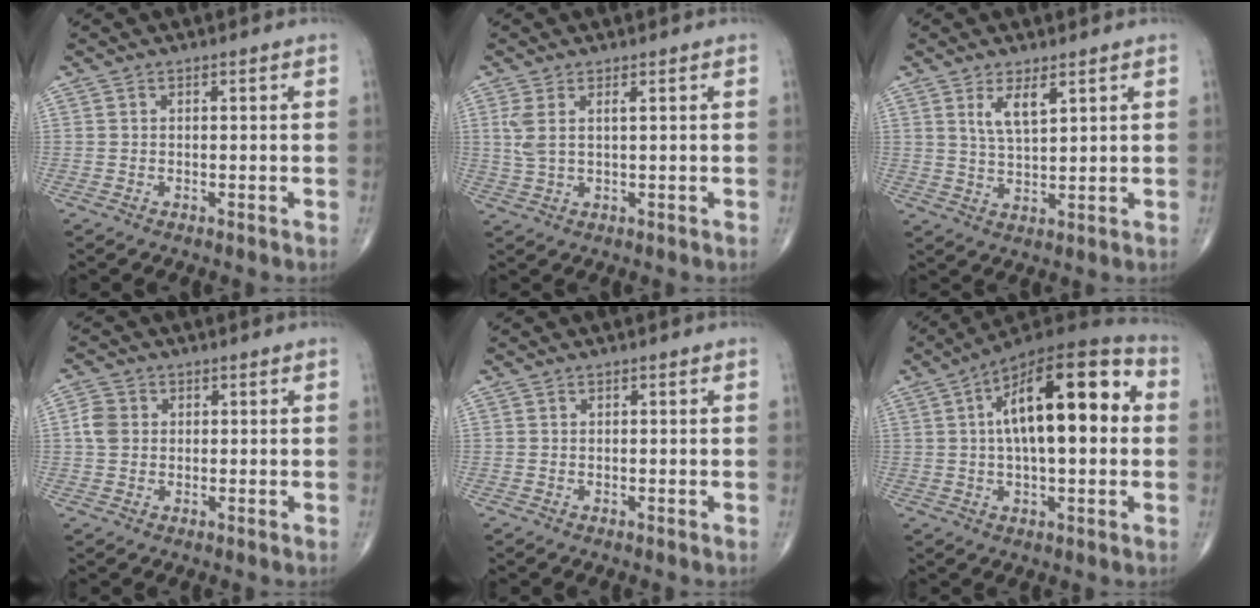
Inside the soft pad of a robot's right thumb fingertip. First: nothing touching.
{"total": 3.9, "force": [1.3, 1.2, 3.5], "torque": [-0.090, 0.001, 0.035]}
{"total": 5.0, "force": [2.6, 1.6, 4.0], "torque": [-0.073, -0.020, 0.056]}
{"total": 3.8, "force": [0.4, 3.2, 2.0], "torque": [-0.034, 0.005, 0.003]}
{"total": 0.0}
{"total": 21.0, "force": [3.3, 8.5, 18.9], "torque": [-0.281, 0.028, 0.039]}